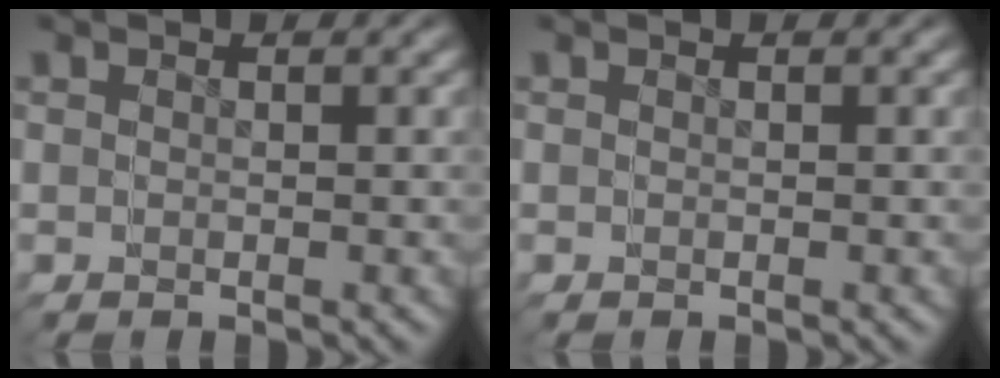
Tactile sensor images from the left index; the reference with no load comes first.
{"total": 0.0}